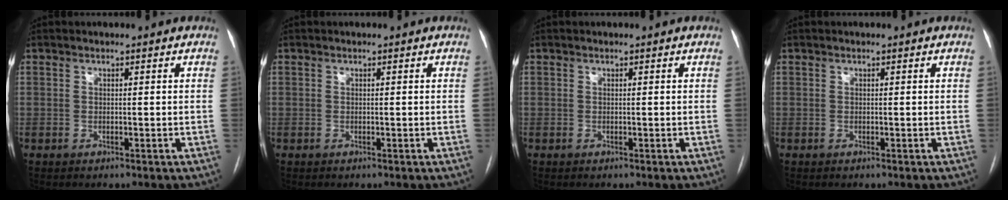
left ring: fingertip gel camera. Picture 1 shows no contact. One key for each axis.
{"total": 0.0}
{"total": 0.0}
{"total": 0.0}